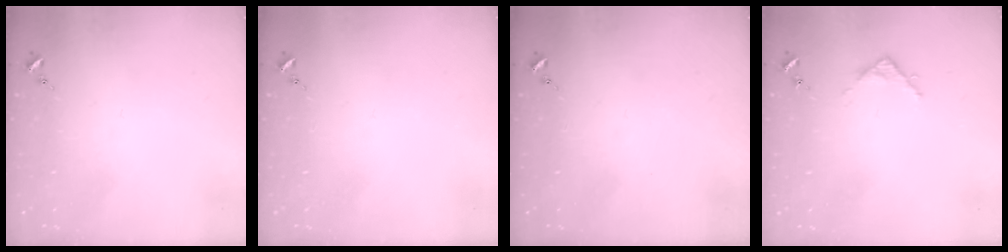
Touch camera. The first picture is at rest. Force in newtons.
{"total": 0.0}
{"total": 0.0}
{"total": 3.1, "press": 3.1, "slide": 0.4}